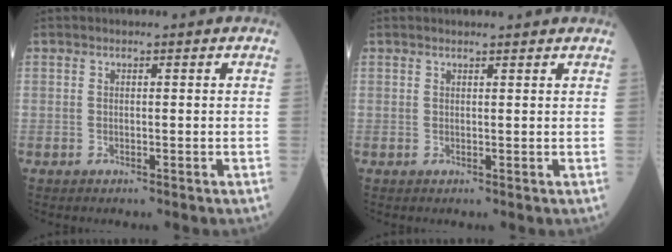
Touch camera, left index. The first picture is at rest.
{"total": 3.0, "force": [2.8, 0.2, 0.9], "torque": [-0.013, 0.015, 0.032]}